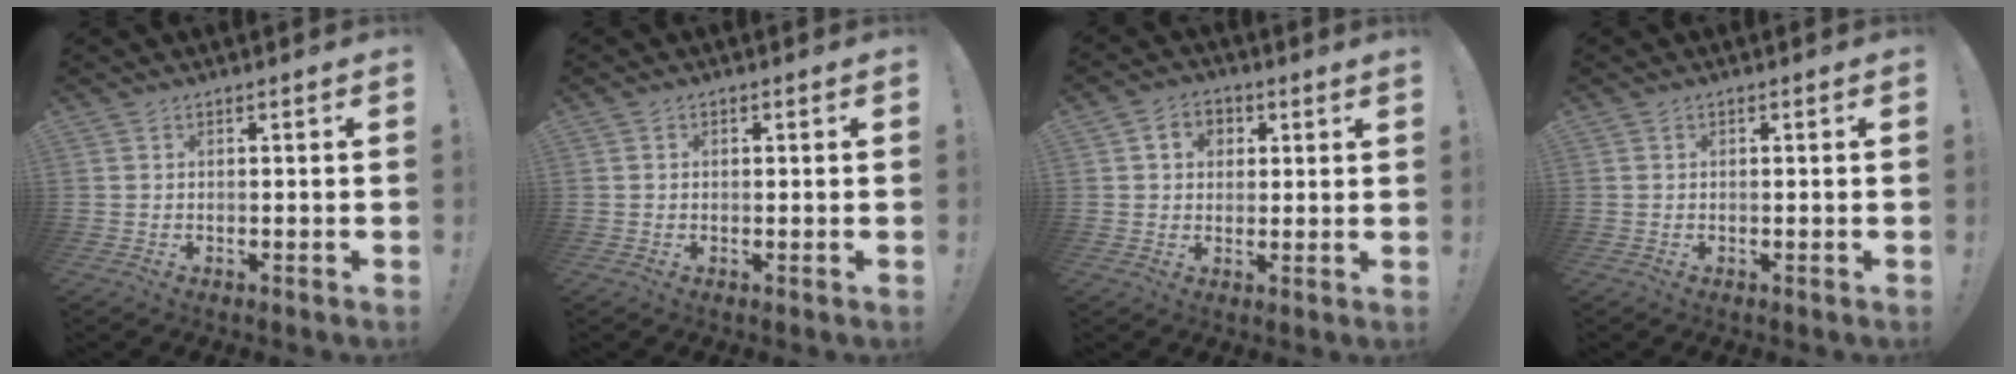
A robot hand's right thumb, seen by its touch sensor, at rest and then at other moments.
{"total": 0.7, "force": [-0.1, 0.7, 0.2], "torque": [-0.007, 0.005, -0.001]}
{"total": 5.6, "force": [1.9, 4.4, 2.9], "torque": [-0.042, 0.001, 0.035]}
{"total": 0.0}